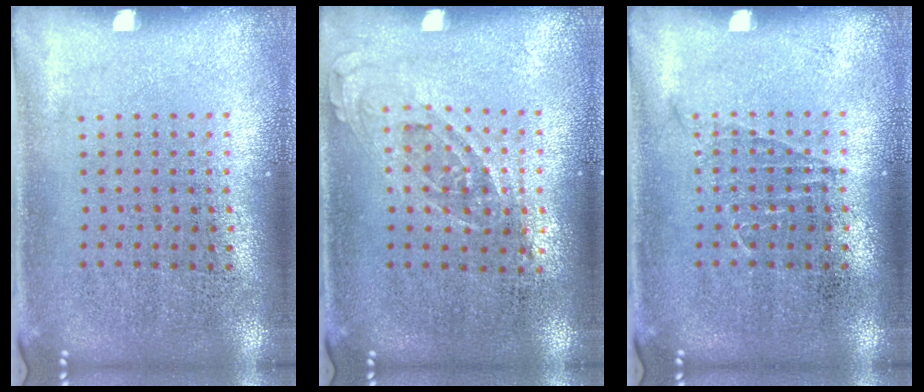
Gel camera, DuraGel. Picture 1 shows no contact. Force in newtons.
{"total": 0.7, "press": 0.7, "slide": 0.3}
{"total": 0.6, "press": 0.6, "slide": 0.1}